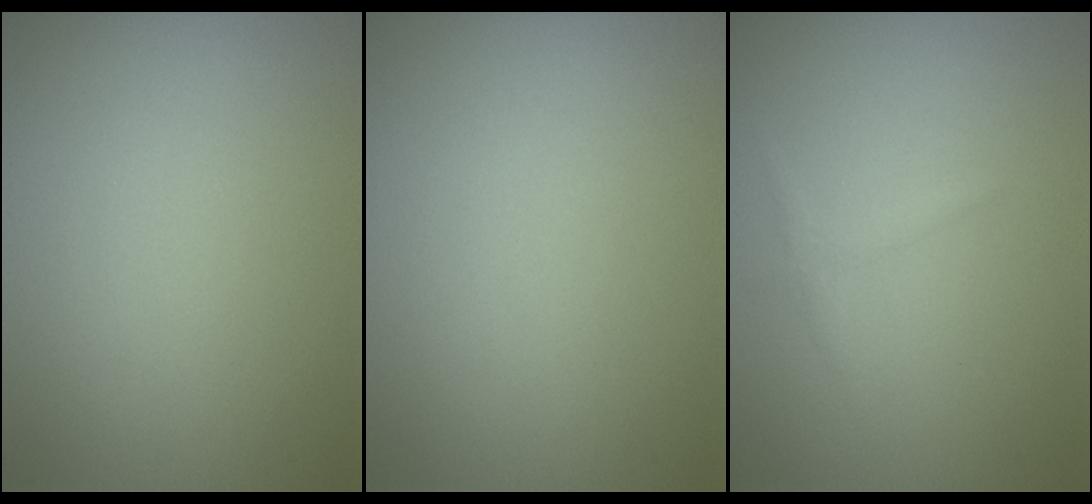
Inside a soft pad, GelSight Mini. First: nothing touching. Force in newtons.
{"total": 0.0}
{"total": 0.8, "press": 0.8, "slide": 0.1}